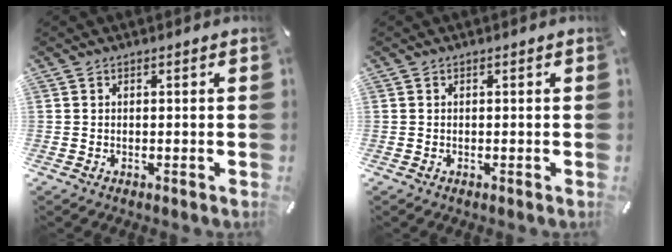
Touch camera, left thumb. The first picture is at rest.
{"total": 0.0}